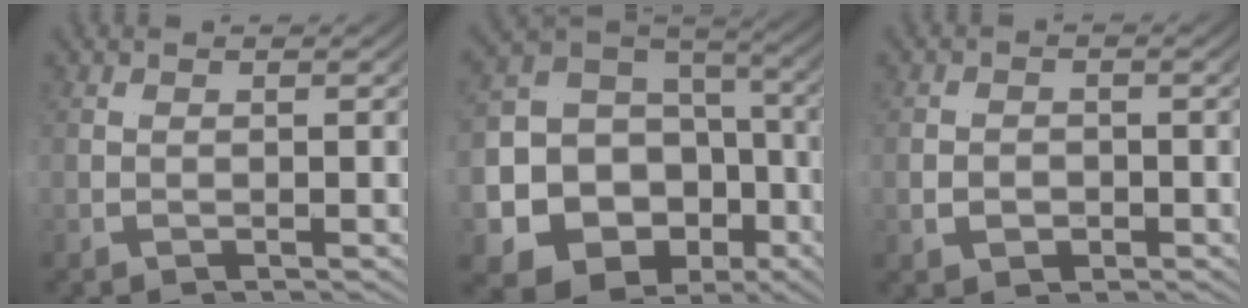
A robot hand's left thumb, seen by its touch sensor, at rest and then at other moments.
{"total": 16.8, "force": [-4.2, 12.6, 10.3], "torque": [-0.222, -0.050, -0.066]}
{"total": 1.7, "force": [0.0, 1.5, 0.9], "torque": [-0.016, -0.005, 0.003]}